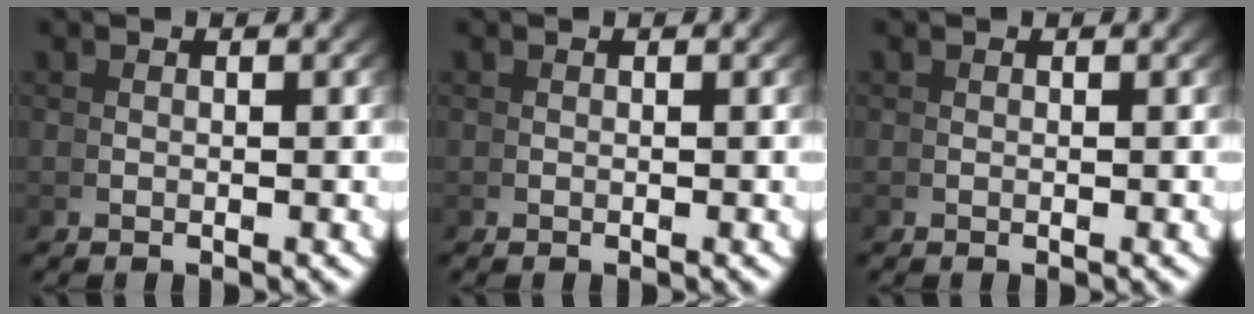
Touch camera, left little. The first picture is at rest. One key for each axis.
{"total": 0.0}
{"total": 0.0}